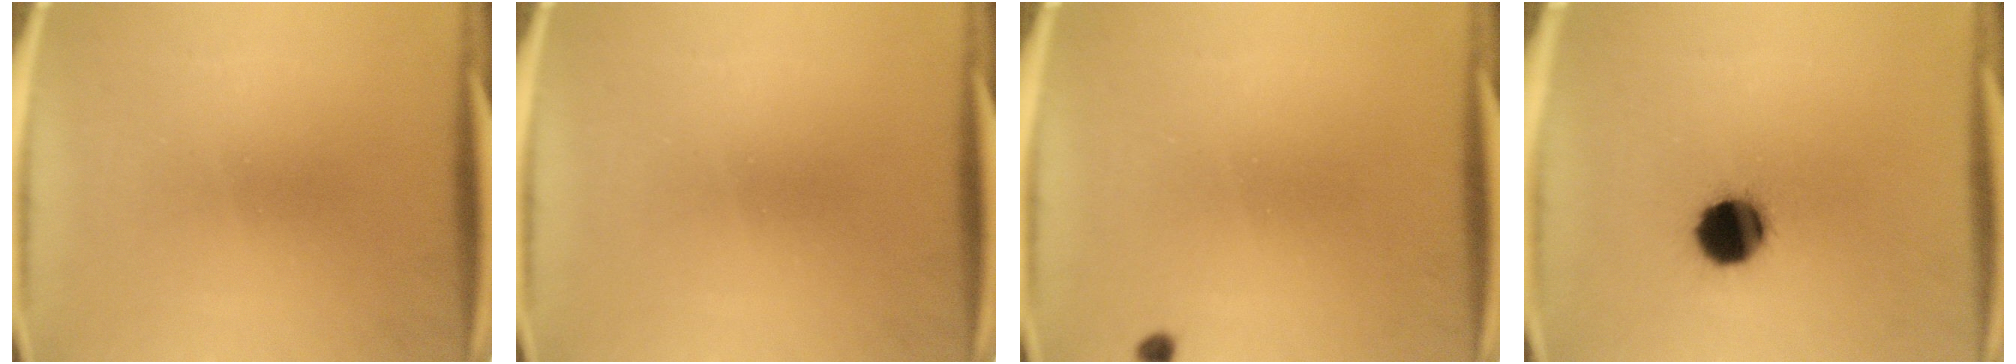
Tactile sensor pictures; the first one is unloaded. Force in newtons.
{"total": 0.0}
{"total": 0.8}
{"total": 11.2}